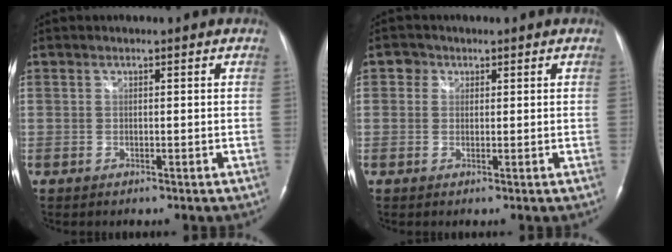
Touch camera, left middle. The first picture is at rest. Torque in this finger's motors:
{"motor_torque": [0.05, 0.03, -0.02, 0.00]}